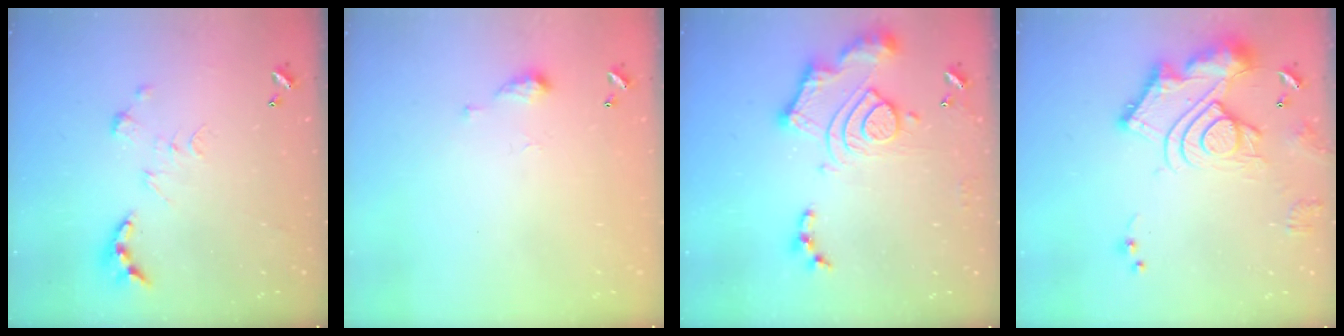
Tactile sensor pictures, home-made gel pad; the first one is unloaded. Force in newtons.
{"total": 3.2, "press": 3.2, "slide": 0.5}
{"total": 16.7, "press": 16.6, "slide": 1.5}
{"total": 18.1, "press": 18.0, "slide": 1.9}